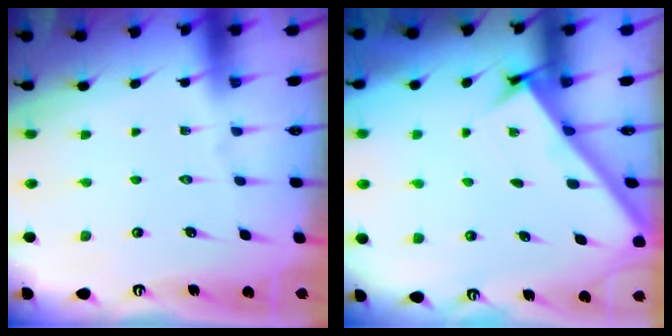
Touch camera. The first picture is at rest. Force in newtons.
{"total": 2.6, "press": 2.6, "slide": 0.3}